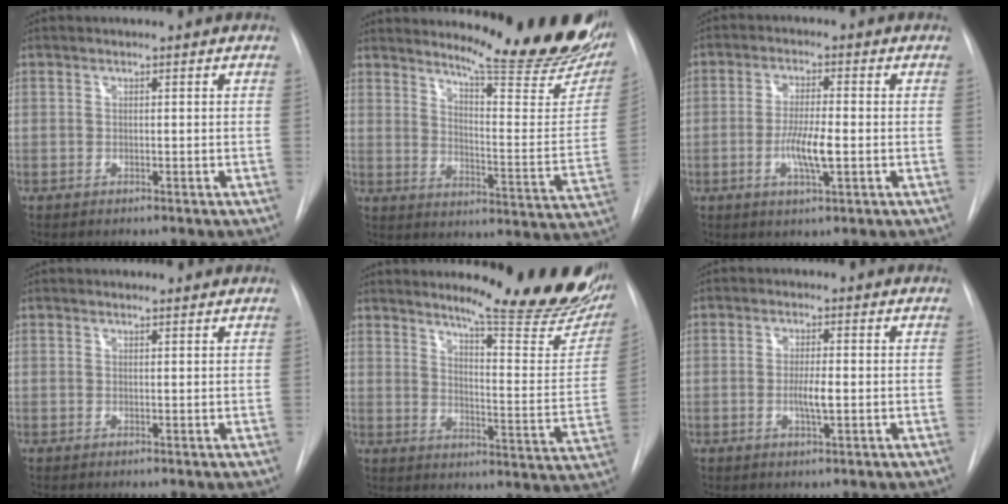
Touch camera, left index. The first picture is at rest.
{"total": 22.3, "force": [19.1, 3.0, 11.1], "torque": [-0.151, -0.095, 0.235]}
{"total": 5.9, "force": [-1.4, 0.8, 5.6], "torque": [-0.110, -0.007, -0.025]}
{"total": 1.5, "force": [1.4, 0.3, 0.1], "torque": [-0.009, 0.006, 0.020]}
{"total": 20.4, "force": [17.3, 2.5, 10.4], "torque": [-0.132, -0.089, 0.211]}
{"total": 3.2, "force": [-0.5, 0.4, 3.1], "torque": [-0.059, -0.003, -0.008]}